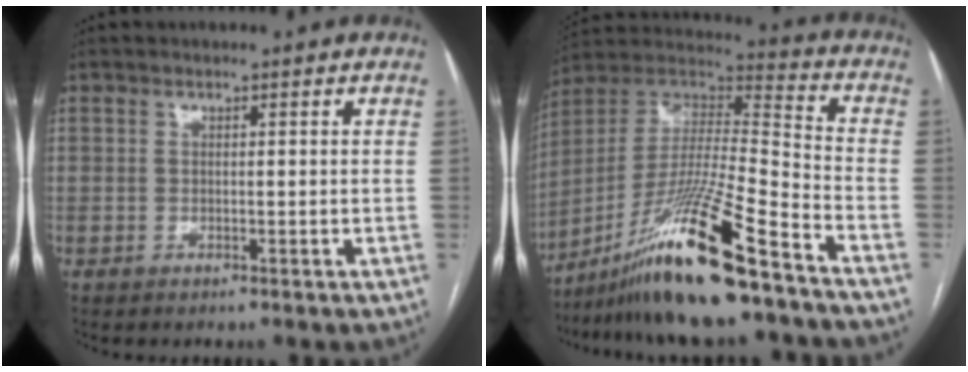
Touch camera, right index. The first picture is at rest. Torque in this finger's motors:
{"motor_torque": [1.47, -0.67, 0.59, 0.21]}